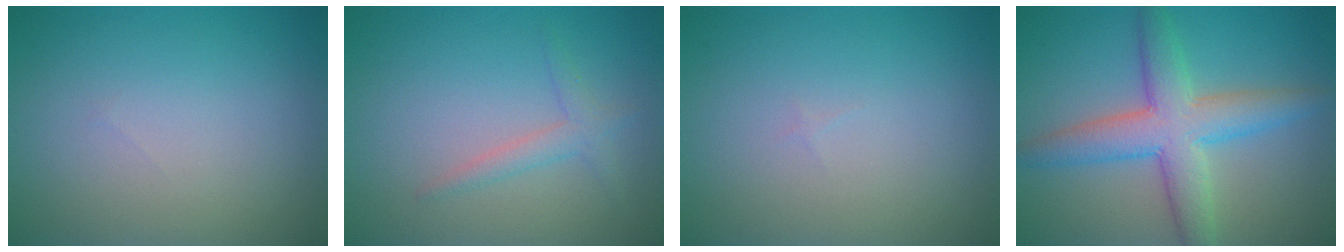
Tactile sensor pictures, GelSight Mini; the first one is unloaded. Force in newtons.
{"total": 1.6, "press": 1.6, "slide": 0.0}
{"total": 0.0}
{"total": 6.3, "press": 6.3, "slide": 0.4}